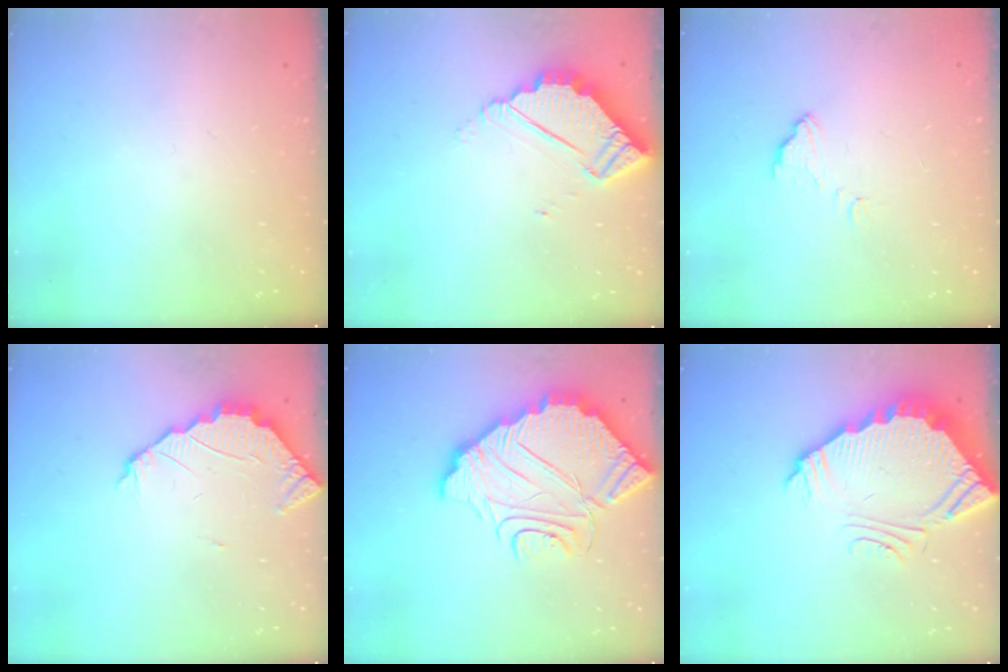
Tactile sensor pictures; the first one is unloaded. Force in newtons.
{"total": 5.3, "press": 5.3, "slide": 0.2}
{"total": 5.7, "press": 5.7, "slide": 0.3}
{"total": 2.6, "press": 2.6, "slide": 0.2}
{"total": 12.5, "press": 12.5, "slide": 1.1}
{"total": 5.8, "press": 5.8, "slide": 0.5}